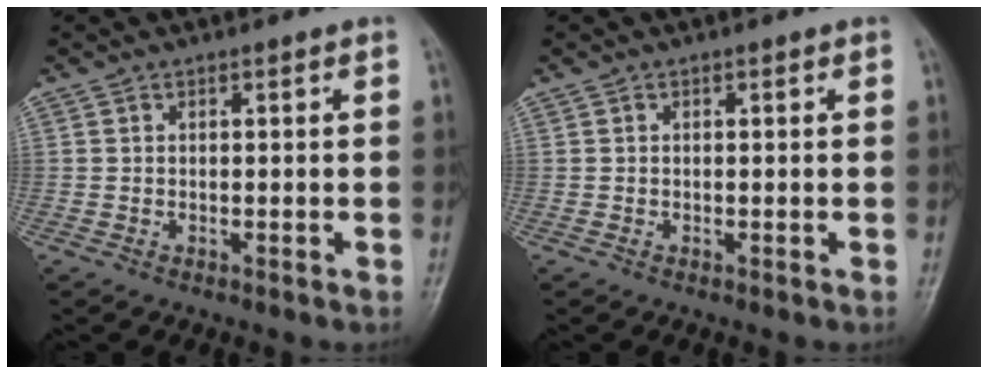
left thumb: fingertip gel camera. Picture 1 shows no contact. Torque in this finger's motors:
{"motor_torque": [0.00, 0.01, -0.05, 0.00, 0.00]}